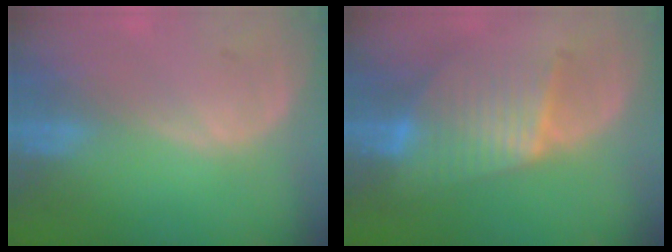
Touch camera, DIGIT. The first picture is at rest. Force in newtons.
{"total": 7.2, "press": 7.2, "slide": 0.3}